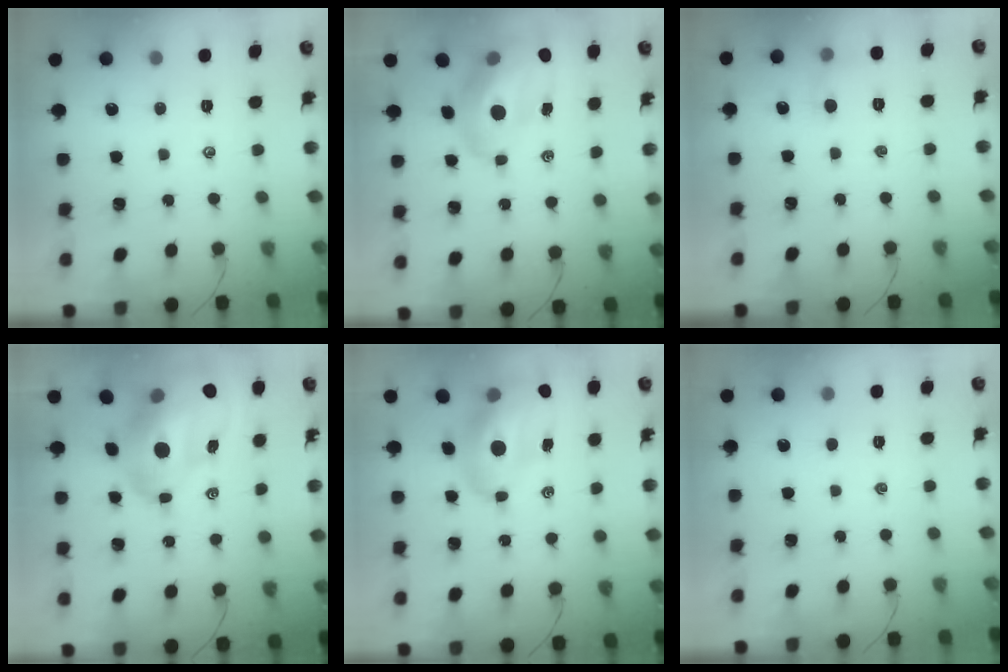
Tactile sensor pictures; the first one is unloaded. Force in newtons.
{"total": 13.8, "press": 13.2, "slide": 3.8}
{"total": 4.5, "press": 4.4, "slide": 1.2}
{"total": 15.9, "press": 15.3, "slide": 4.4}
{"total": 12.1, "press": 11.6, "slide": 3.5}
{"total": 0.0}